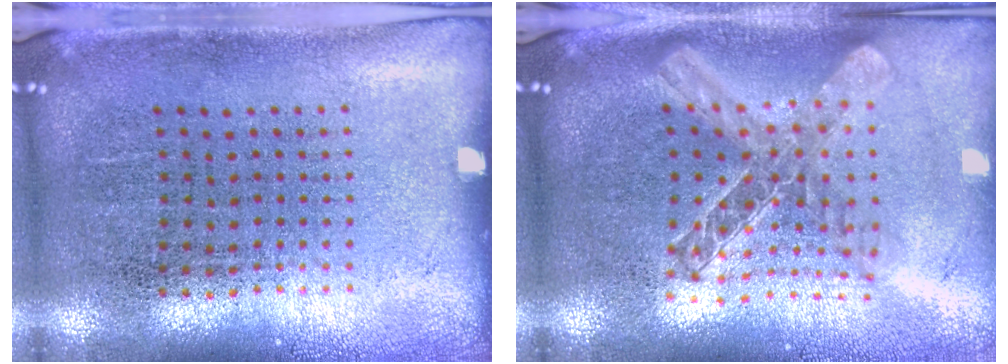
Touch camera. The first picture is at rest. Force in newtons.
{"total": 2.0, "press": 1.7, "slide": 1.0}